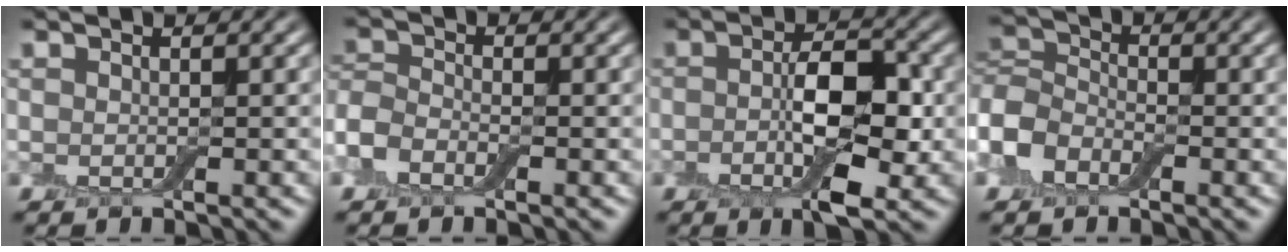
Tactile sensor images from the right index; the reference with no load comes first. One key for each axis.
{"total": 2.3, "fx": -1.3, "fy": 1.6, "fz": 1.1, "tx": -0.026, "ty": 0.007, "tz": -0.039}
{"total": 5.9, "fx": -1.0, "fy": 2.4, "fz": 5.3, "tx": -0.089, "ty": 0.008, "tz": -0.020}
{"total": 3.8, "fx": -1.5, "fy": 3.0, "fz": 1.8, "tx": -0.036, "ty": 0.009, "tz": -0.044}